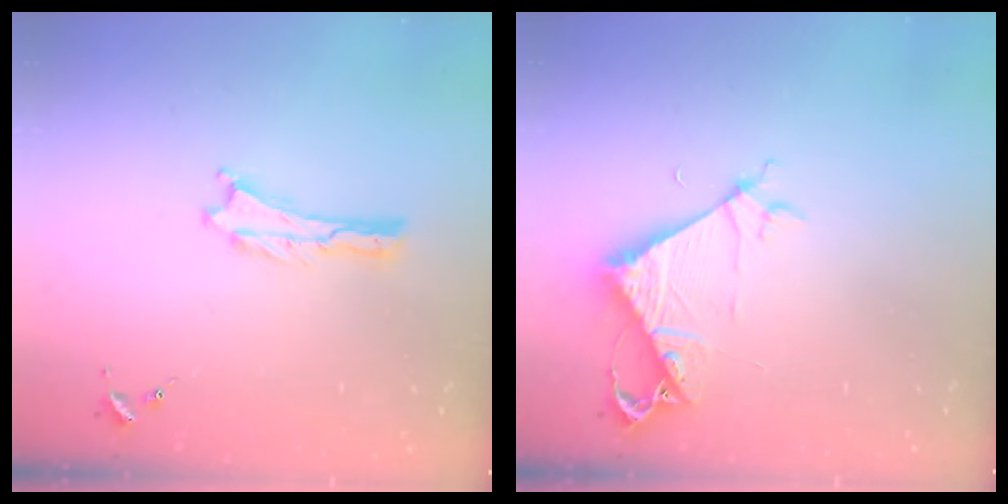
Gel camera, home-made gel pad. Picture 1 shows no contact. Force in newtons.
{"total": 6.1, "press": 6.0, "slide": 0.5}